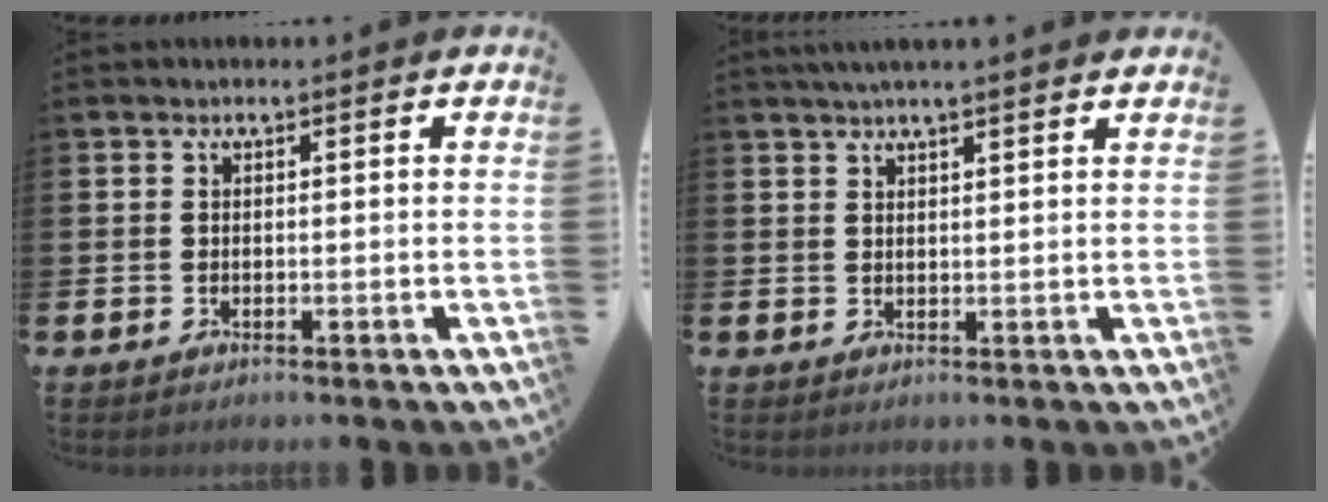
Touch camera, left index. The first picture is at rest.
{"total": 2.8, "force": [2.6, -0.1, 1.0], "torque": [-0.023, -0.003, 0.048]}